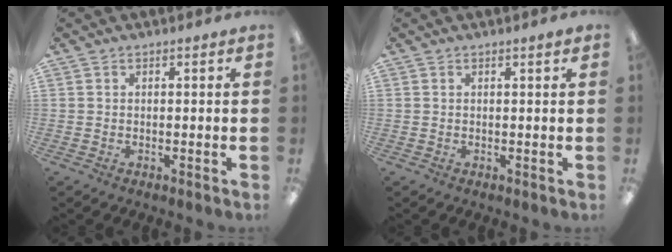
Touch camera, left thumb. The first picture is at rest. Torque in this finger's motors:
{"motor_torque": [0.24, -0.03, 0.25, 0.25, 0.04]}